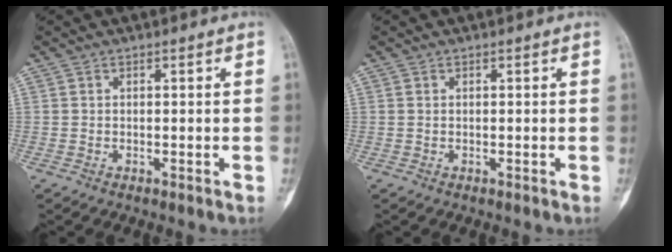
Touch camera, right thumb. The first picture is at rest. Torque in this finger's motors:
{"motor_torque": [-0.25, -0.01, 0.00, 0.16, 0.02]}